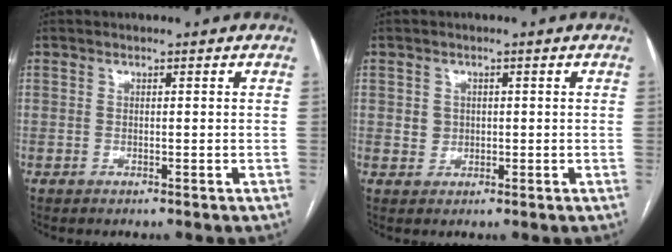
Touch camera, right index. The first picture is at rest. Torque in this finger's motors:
{"motor_torque": [0.41, 0.14, 0.00, 0.00]}